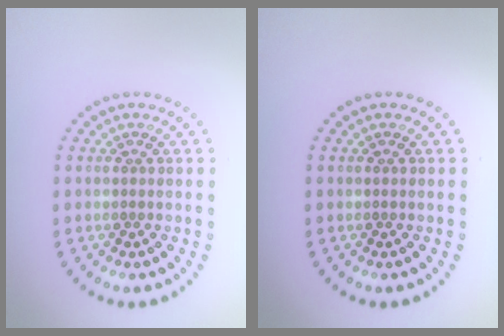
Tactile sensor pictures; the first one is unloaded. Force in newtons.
{"total": 0.0}